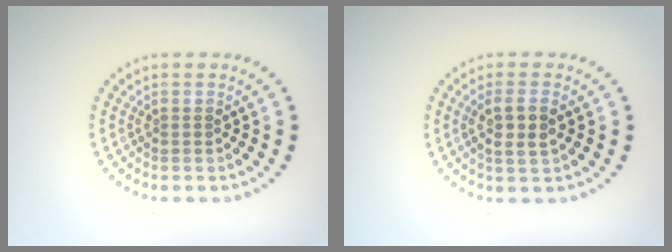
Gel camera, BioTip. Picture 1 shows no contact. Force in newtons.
{"total": 2.6, "press": 2.5, "slide": 0.8}